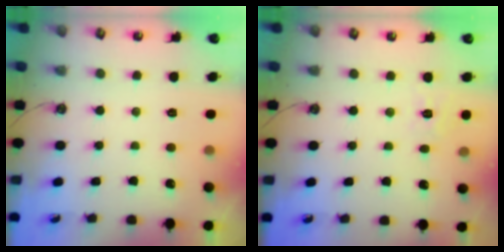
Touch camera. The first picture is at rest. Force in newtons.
{"total": 4.1, "press": 4.1, "slide": 0.1}